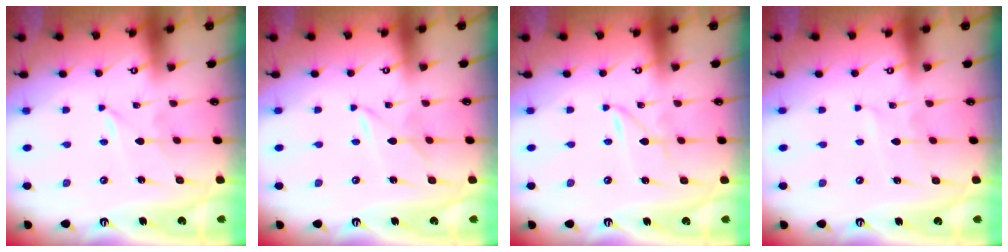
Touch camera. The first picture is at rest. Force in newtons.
{"total": 2.8, "press": 2.8, "slide": 0.4}
{"total": 1.4, "press": 1.4, "slide": 0.2}
{"total": 2.5, "press": 2.5, "slide": 0.3}